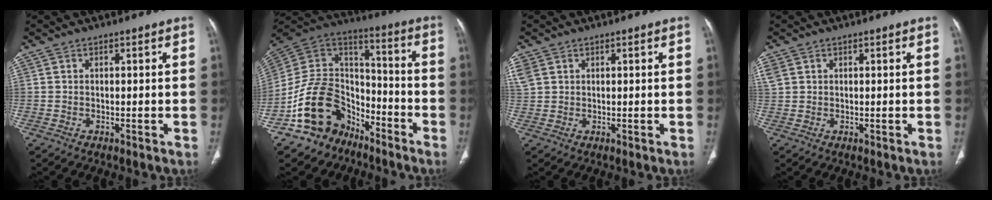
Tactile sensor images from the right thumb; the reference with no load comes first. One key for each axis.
{"total": 17.5, "fx": -10.2, "fy": 12.3, "fz": 7.2, "tx": -0.090, "ty": 0.098, "tz": -0.186}
{"total": 4.5, "fx": 1.9, "fy": 3.7, "fz": 1.9, "tx": -0.059, "ty": 0.014, "tz": 0.050}
{"total": 2.7, "fx": 1.1, "fy": 2.2, "fz": 1.1, "tx": -0.034, "ty": 0.012, "tz": 0.031}